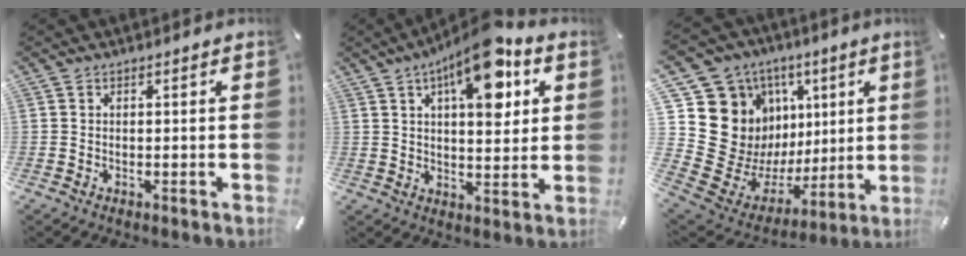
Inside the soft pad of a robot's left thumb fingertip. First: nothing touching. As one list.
[{"total": 15.7, "force": [8.2, 6.3, 11.8], "torque": [-0.171, -0.035, 0.132]}, {"total": 20.7, "force": [5.0, 18.2, 8.6], "torque": [-0.134, -0.075, 0.145]}]